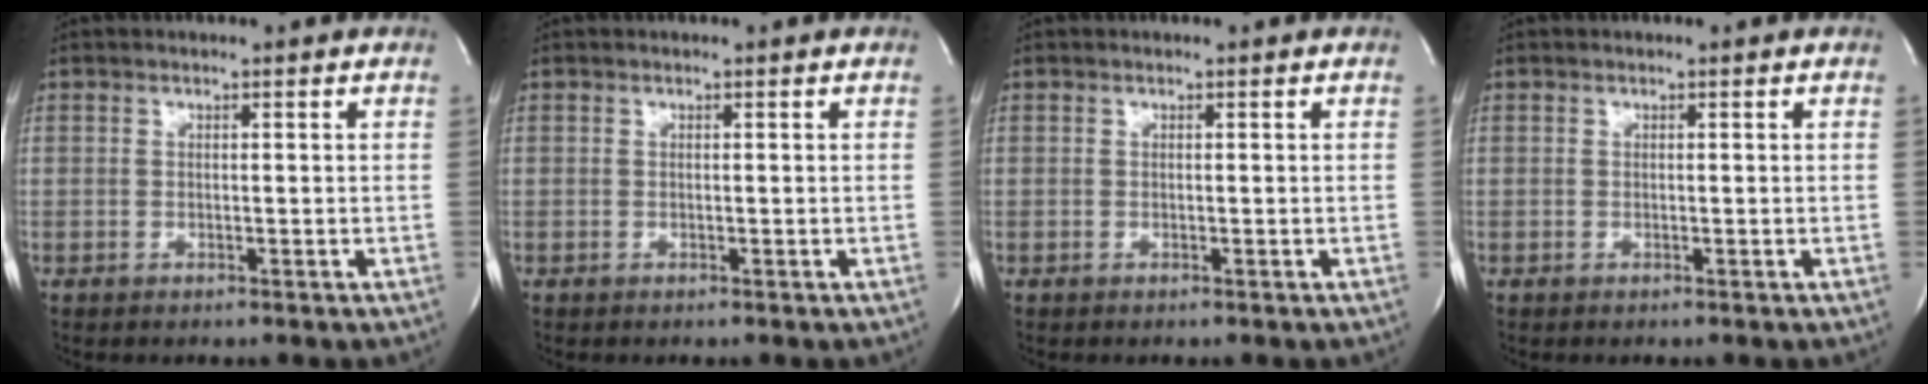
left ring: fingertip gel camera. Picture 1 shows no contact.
{"total": 0.0}
{"total": 0.0}
{"total": 0.0}